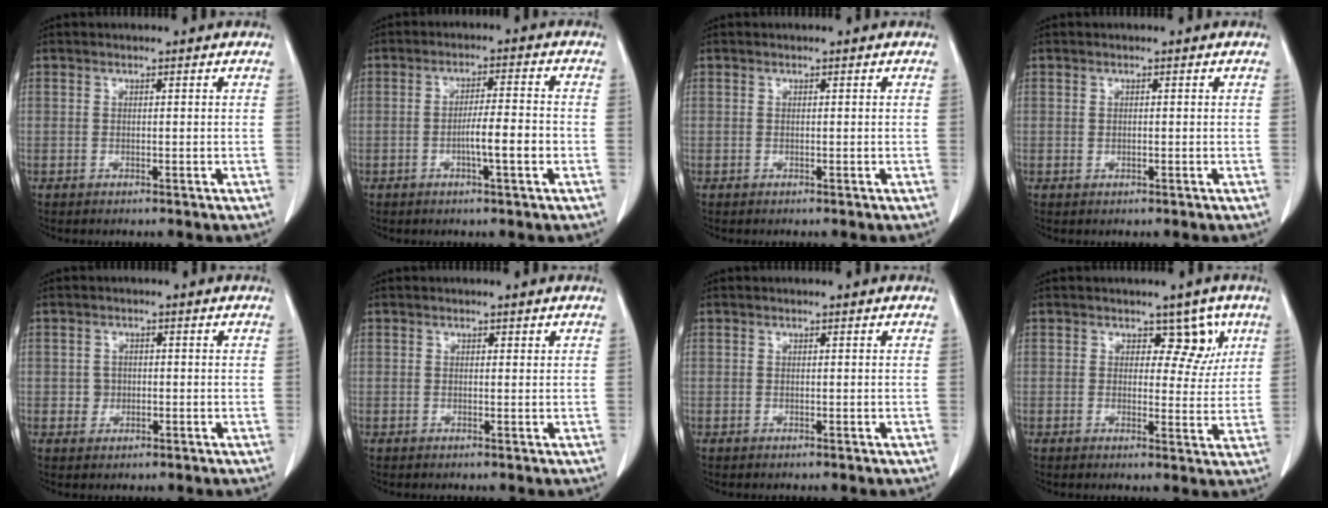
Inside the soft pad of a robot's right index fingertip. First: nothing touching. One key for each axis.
{"total": 5.6, "fx": -1.5, "fy": 0.5, "fz": 5.4, "tx": -0.094, "ty": 0.002, "tz": -0.024}
{"total": 0.0}
{"total": 0.6, "fx": 0.1, "fy": 0.4, "fz": 0.5, "tx": -0.012, "ty": -0.003, "tz": 0.004}
{"total": 2.3, "fx": -0.1, "fy": 2.1, "fz": 0.9, "tx": -0.011, "ty": 0.003, "tz": 0.002}
{"total": 0.8, "fx": 0.6, "fy": 0.4, "fz": 0.3, "tx": -0.001, "ty": -0.005, "tz": 0.006}
{"total": 0.0}
{"total": 5.5, "fx": 2.7, "fy": 3.4, "fz": 3.4, "tx": -0.023, "ty": 0.006, "tz": 0.032}